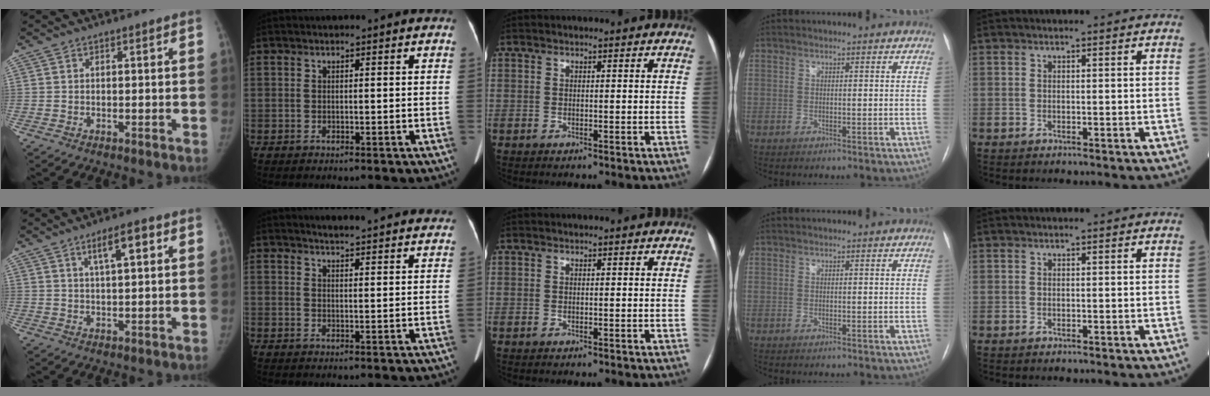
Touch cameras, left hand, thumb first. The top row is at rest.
{"thumb": {"total": 6.0, "force": [2.6, 1.7, 5.1], "torque": [-0.078, -0.001, 0.043]}, "index": {"total": 15.7, "force": [14.9, 1.7, 4.7], "torque": [-0.053, -0.010, 0.168]}}